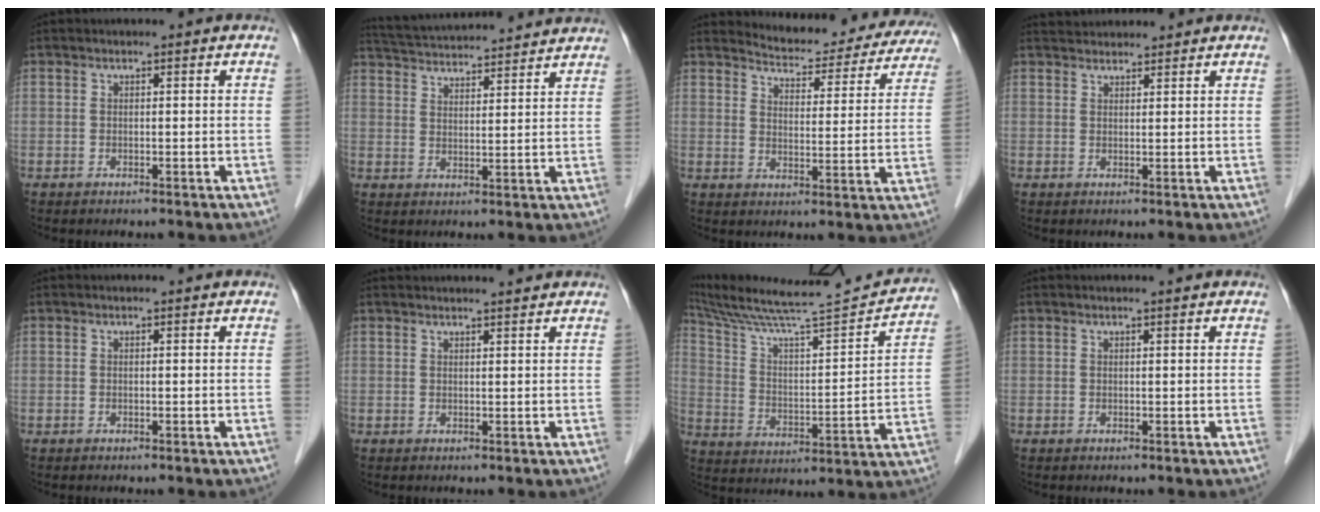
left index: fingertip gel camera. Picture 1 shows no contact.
{"total": 17.3, "force": [16.2, 1.6, 5.8], "torque": [-0.106, 0.043, 0.240]}
{"total": 15.6, "force": [14.8, 4.0, 3.1], "torque": [-0.024, -0.020, 0.167]}
{"total": 4.2, "force": [4.1, 0.8, 0.5], "torque": [-0.010, 0.035, 0.066]}
{"total": 0.0}
{"total": 4.5, "force": [4.4, 0.1, 1.1], "torque": [-0.014, 0.019, 0.053]}
{"total": 23.1, "force": [21.3, 0.9, 9.0], "torque": [-0.156, -0.011, 0.319]}
{"total": 1.0, "force": [0.9, -0.2, 0.4], "torque": [-0.008, 0.004, 0.017]}